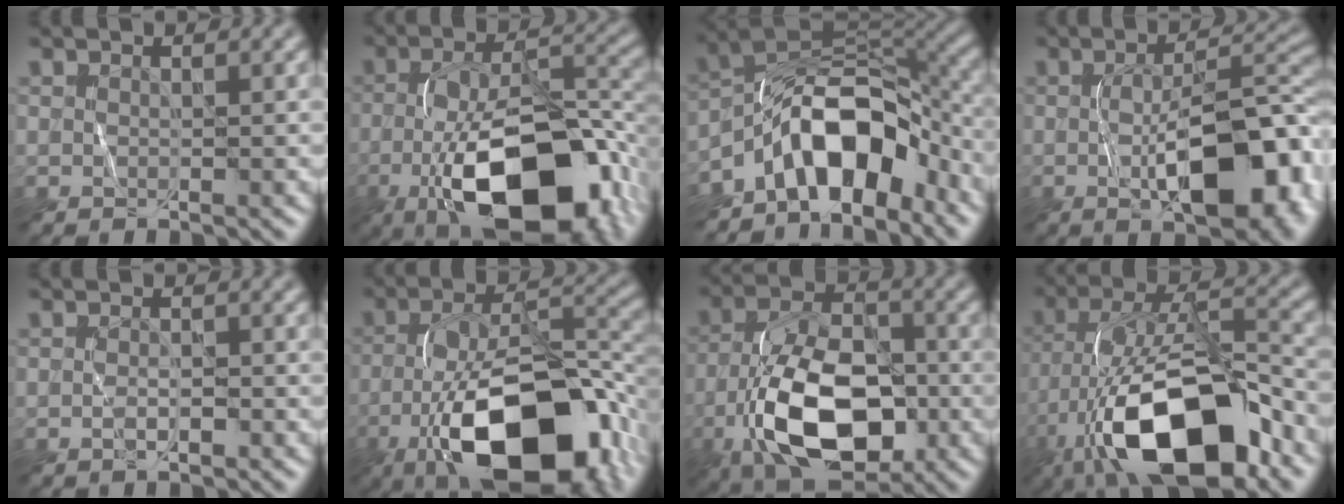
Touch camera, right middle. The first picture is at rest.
{"total": 15.0, "force": [-6.7, 6.7, 11.6], "torque": [-0.186, -0.007, -0.105]}
{"total": 8.8, "force": [-5.0, 4.2, 5.9], "torque": [-0.079, 0.026, -0.097]}
{"total": 11.6, "force": [-2.8, 4.8, 10.2], "torque": [-0.143, 0.008, -0.041]}
{"total": 0.8, "force": [-0.4, 0.2, 0.6], "torque": [-0.012, 0.007, -0.007]}
{"total": 16.1, "force": [-8.1, 7.0, 12.0], "torque": [-0.192, 0.004, -0.136]}
{"total": 10.9, "force": [-4.3, 5.8, 8.3], "torque": [-0.158, 0.006, -0.082]}
{"total": 14.6, "force": [-7.1, 6.0, 11.2], "torque": [-0.195, 0.018, -0.128]}